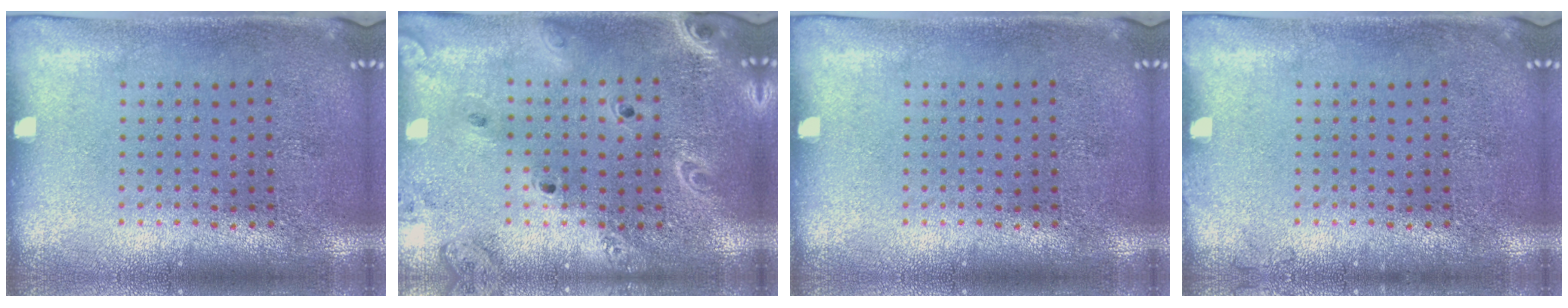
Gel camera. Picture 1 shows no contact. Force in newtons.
{"total": 2.0, "press": 1.9, "slide": 0.7}
{"total": 0.0}
{"total": 0.6, "press": 0.5, "slide": 0.1}